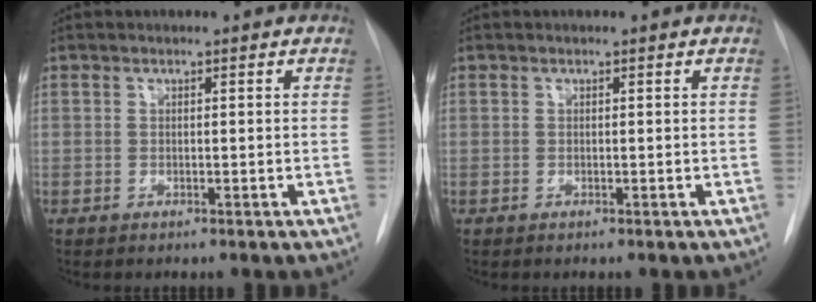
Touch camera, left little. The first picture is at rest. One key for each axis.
{"total": 0.0}